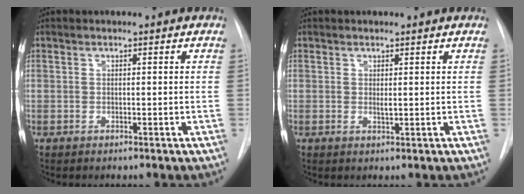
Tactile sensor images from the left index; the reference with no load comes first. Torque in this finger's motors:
{"motor_torque": [0.33, 0.04, 0.00, 0.02]}